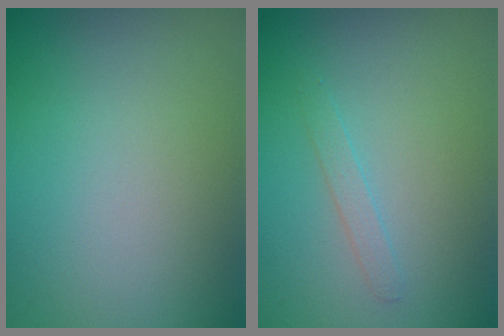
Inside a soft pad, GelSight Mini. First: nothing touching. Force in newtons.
{"total": 1.0, "press": 1.0, "slide": 0.1}